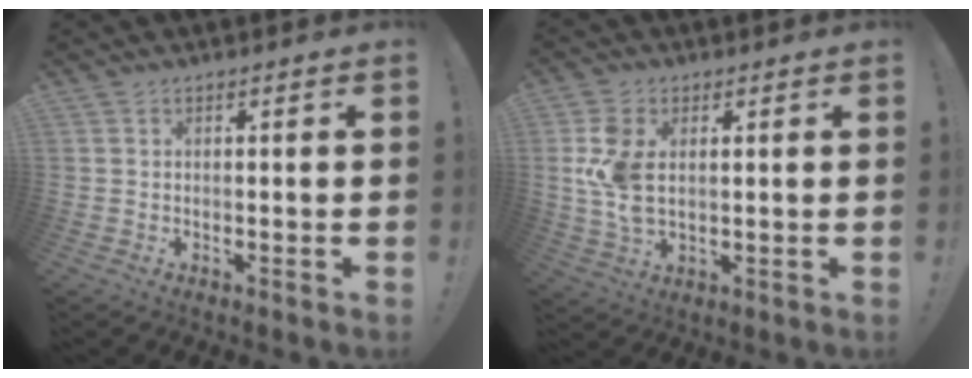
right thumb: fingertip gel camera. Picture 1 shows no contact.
{"total": 9.5, "force": [1.9, 5.7, 7.4], "torque": [-0.139, -0.011, 0.034]}